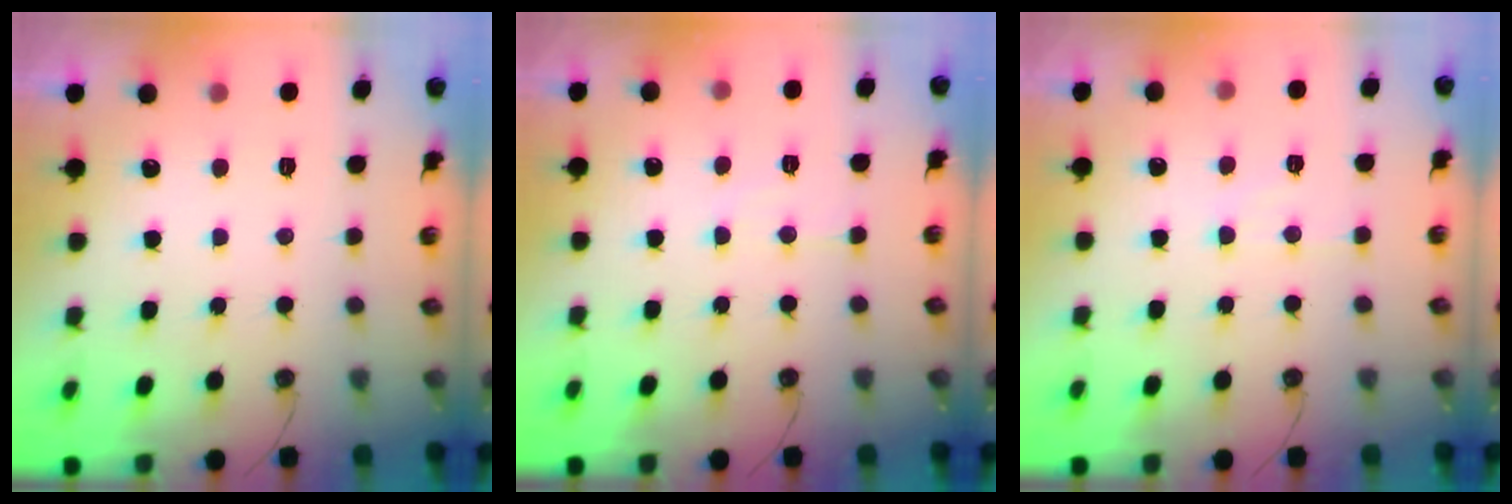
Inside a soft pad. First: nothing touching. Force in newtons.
{"total": 5.4, "press": 5.4, "slide": 0.7}
{"total": 5.4, "press": 5.3, "slide": 0.8}